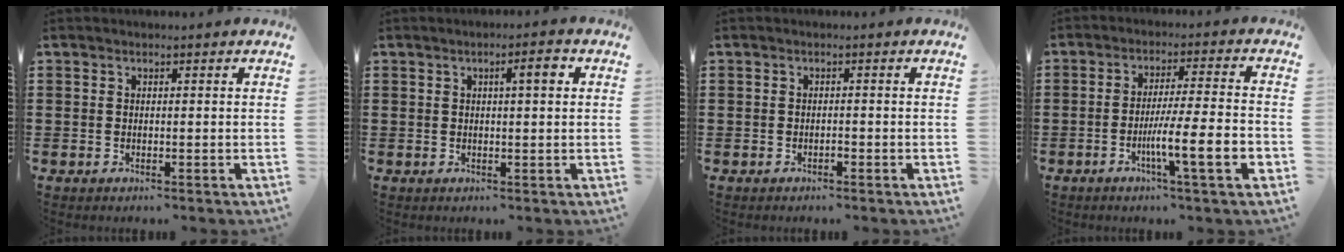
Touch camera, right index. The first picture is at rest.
{"total": 3.0, "force": [0.9, 0.6, 2.8], "torque": [-0.040, 0.001, 0.008]}
{"total": 0.7, "force": [-0.5, 0.3, 0.4], "torque": [-0.010, -0.003, -0.009]}
{"total": 9.4, "force": [-3.4, 0.5, 8.8], "torque": [-0.158, -0.012, -0.063]}